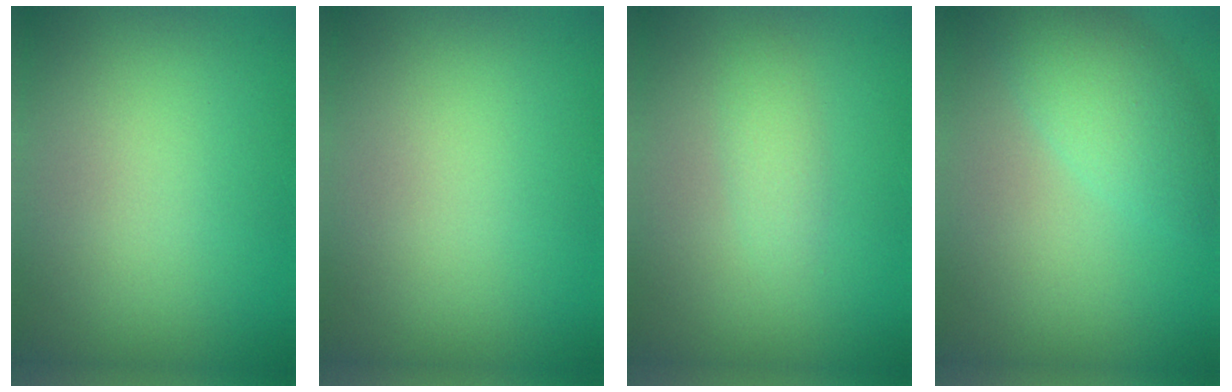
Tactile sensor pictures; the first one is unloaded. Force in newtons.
{"total": 0.0}
{"total": 1.4, "press": 1.4, "slide": 0.0}
{"total": 3.9, "press": 3.9, "slide": 0.2}